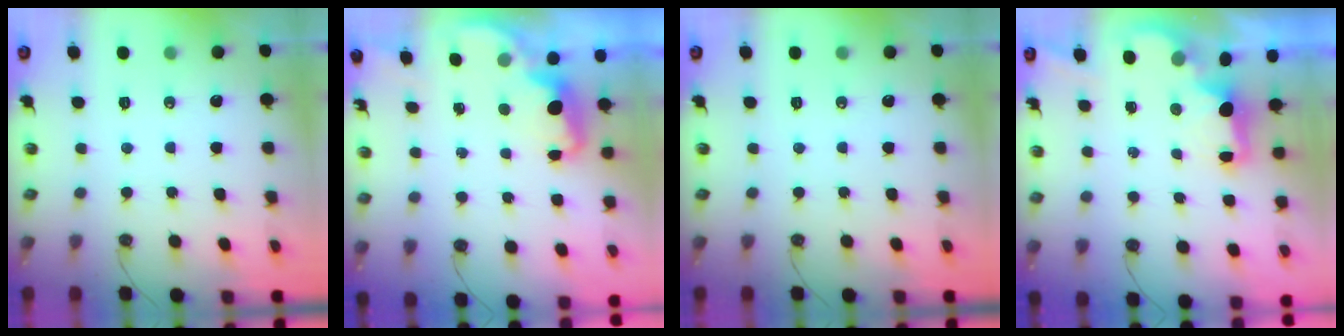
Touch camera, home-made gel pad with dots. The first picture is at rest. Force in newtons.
{"total": 2.3, "press": 2.3, "slide": 0.5}
{"total": 0.0}
{"total": 2.2, "press": 2.0, "slide": 0.8}